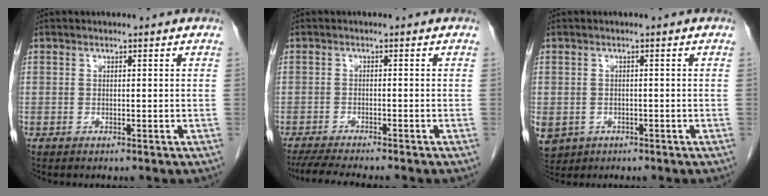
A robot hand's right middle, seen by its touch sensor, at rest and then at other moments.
{"total": 8.0, "force": [-6.9, 0.3, 3.9], "torque": [-0.056, -0.016, -0.108]}
{"total": 7.6, "force": [-3.1, 6.4, 2.7], "torque": [-0.078, -0.004, -0.039]}